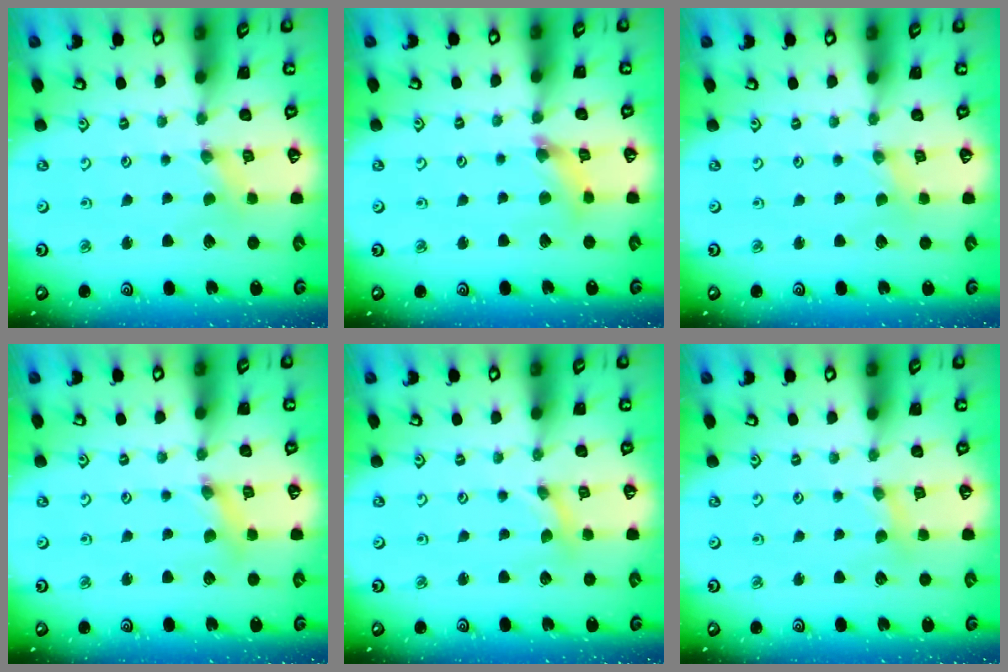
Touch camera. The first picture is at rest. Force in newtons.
{"total": 4.8, "press": 4.8, "slide": 0.5}
{"total": 0.0}
{"total": 2.8, "press": 2.8, "slide": 0.4}
{"total": 0.0}
{"total": 2.9, "press": 2.9, "slide": 0.4}